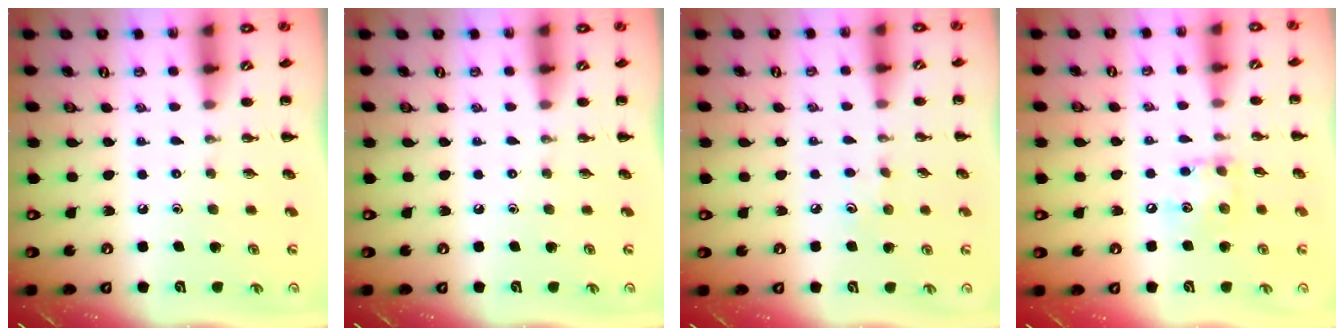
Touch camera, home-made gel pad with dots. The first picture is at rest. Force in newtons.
{"total": 0.0}
{"total": 5.6, "press": 5.4, "slide": 1.5}
{"total": 8.9, "press": 8.9, "slide": 0.6}